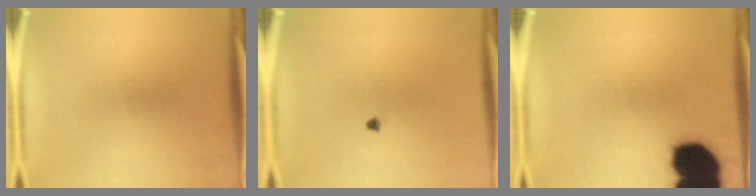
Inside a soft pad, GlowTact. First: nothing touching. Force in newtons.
{"total": 0.7}
{"total": 17.4}